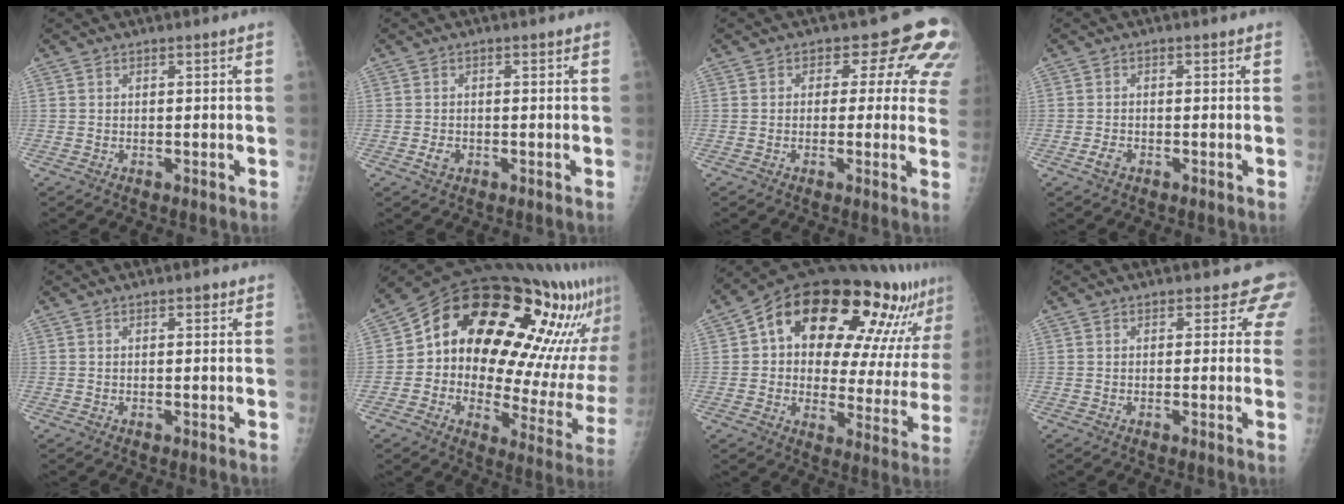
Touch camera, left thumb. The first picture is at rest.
{"total": 2.1, "force": [-0.7, 1.6, 1.2], "torque": [-0.013, 0.002, -0.012]}
{"total": 10.9, "force": [3.9, 6.5, 7.8], "torque": [-0.033, -0.004, 0.026]}
{"total": 1.9, "force": [-1.0, 1.2, 1.0], "torque": [-0.016, 0.002, -0.020]}
{"total": 1.0, "force": [0.6, 0.4, 0.7], "torque": [-0.008, -0.001, 0.007]}
{"total": 29.3, "force": [12.5, 13.4, 22.9], "torque": [-0.281, 0.019, 0.182]}
{"total": 27.1, "force": [15.2, 12.1, 18.8], "torque": [-0.230, -0.009, 0.216]}
{"total": 4.0, "force": [3.2, 2.3, 1.0], "torque": [0.025, -0.012, 0.017]}